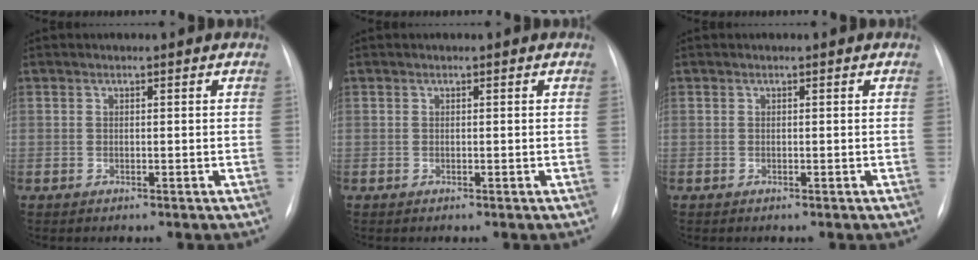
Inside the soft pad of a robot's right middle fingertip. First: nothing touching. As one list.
[{"total": 0.0}, {"total": 0.0}]